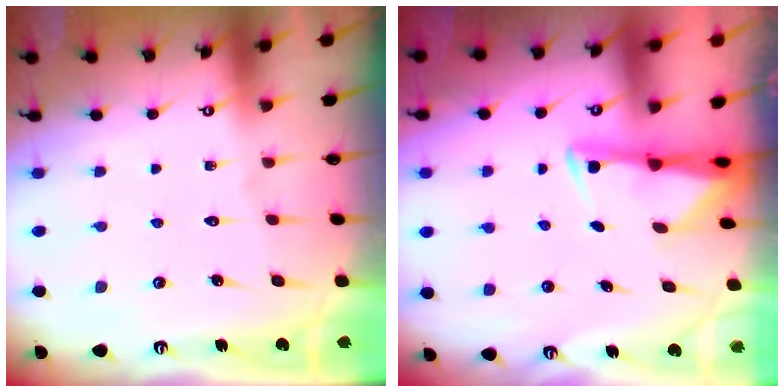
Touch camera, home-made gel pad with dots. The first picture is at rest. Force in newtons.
{"total": 3.0, "press": 2.9, "slide": 0.6}